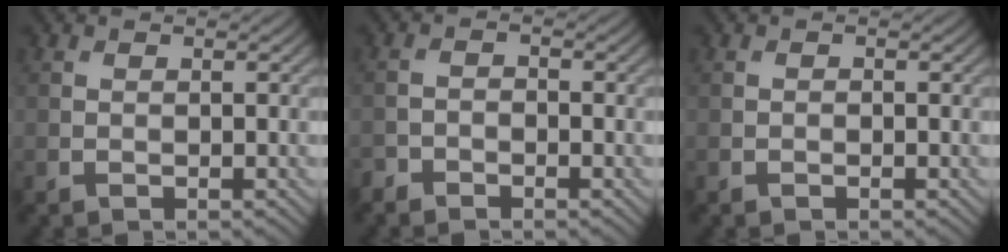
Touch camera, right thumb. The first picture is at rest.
{"total": 1.7, "force": [-1.5, 0.7, 0.3], "torque": [-0.006, 0.000, -0.037]}
{"total": 0.0}